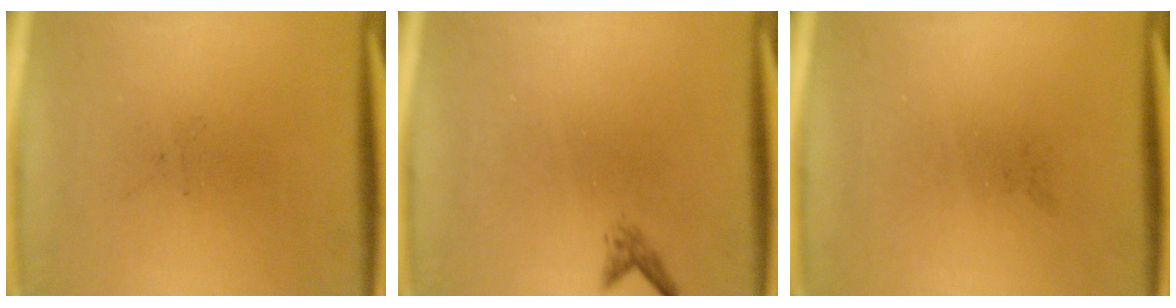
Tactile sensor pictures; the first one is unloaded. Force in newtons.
{"total": 1.0}
{"total": 0.0}